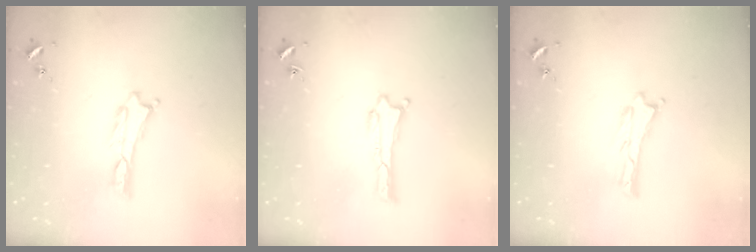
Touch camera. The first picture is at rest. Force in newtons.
{"total": 0.0}
{"total": 0.0}